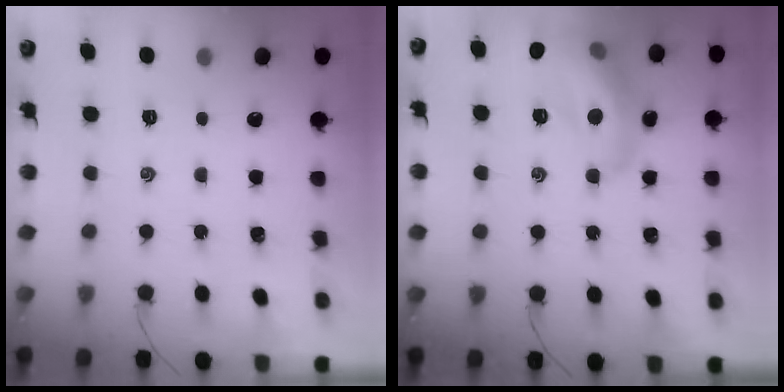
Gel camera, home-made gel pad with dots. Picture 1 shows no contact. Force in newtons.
{"total": 16.4, "press": 16.3, "slide": 1.8}